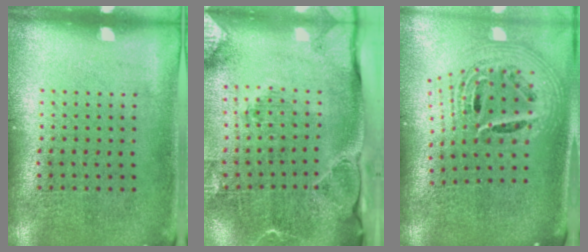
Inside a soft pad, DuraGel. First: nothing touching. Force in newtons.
{"total": 3.0, "press": 2.2, "slide": 2.0}
{"total": 2.7, "press": 1.8, "slide": 2.0}